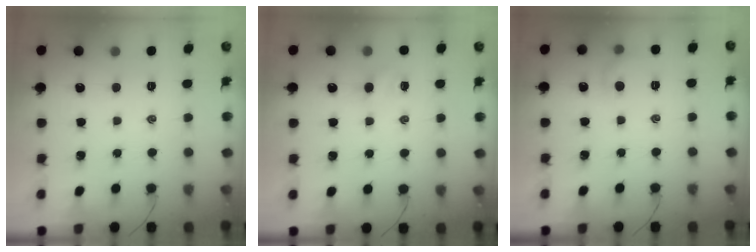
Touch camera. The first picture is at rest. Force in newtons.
{"total": 2.8, "press": 2.6, "slide": 1.0}
{"total": 6.2, "press": 6.0, "slide": 1.4}